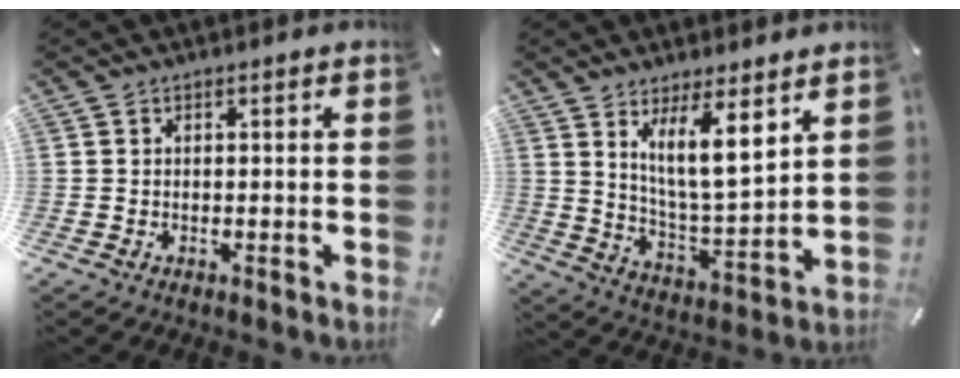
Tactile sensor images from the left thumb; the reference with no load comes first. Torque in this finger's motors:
{"motor_torque": [1.82, 1.74, 1.34, -1.29, 0.12]}